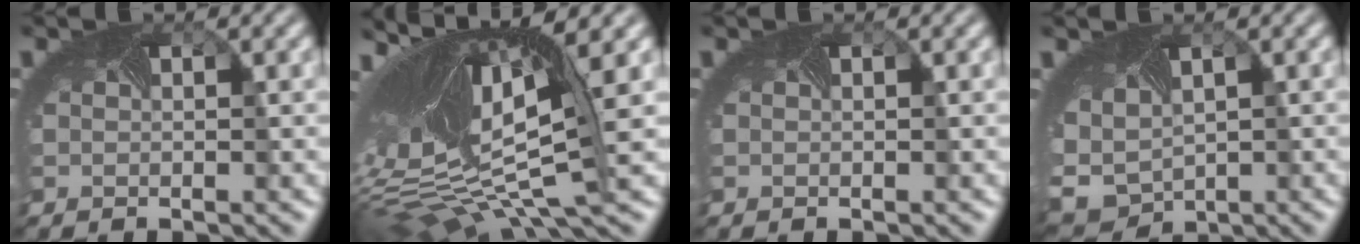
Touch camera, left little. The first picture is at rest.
{"total": 16.7, "force": [2.8, 6.8, 15.0], "torque": [-0.274, -0.009, 0.063]}
{"total": 0.0}
{"total": 5.5, "force": [2.2, 4.1, 2.9], "torque": [-0.089, 0.004, 0.063]}